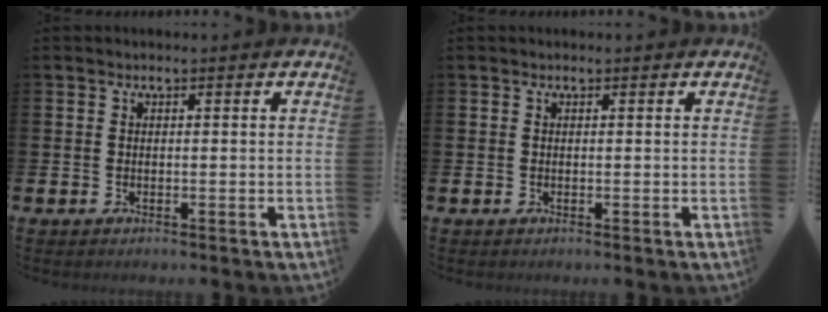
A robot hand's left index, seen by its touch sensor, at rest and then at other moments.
{"total": 0.0}